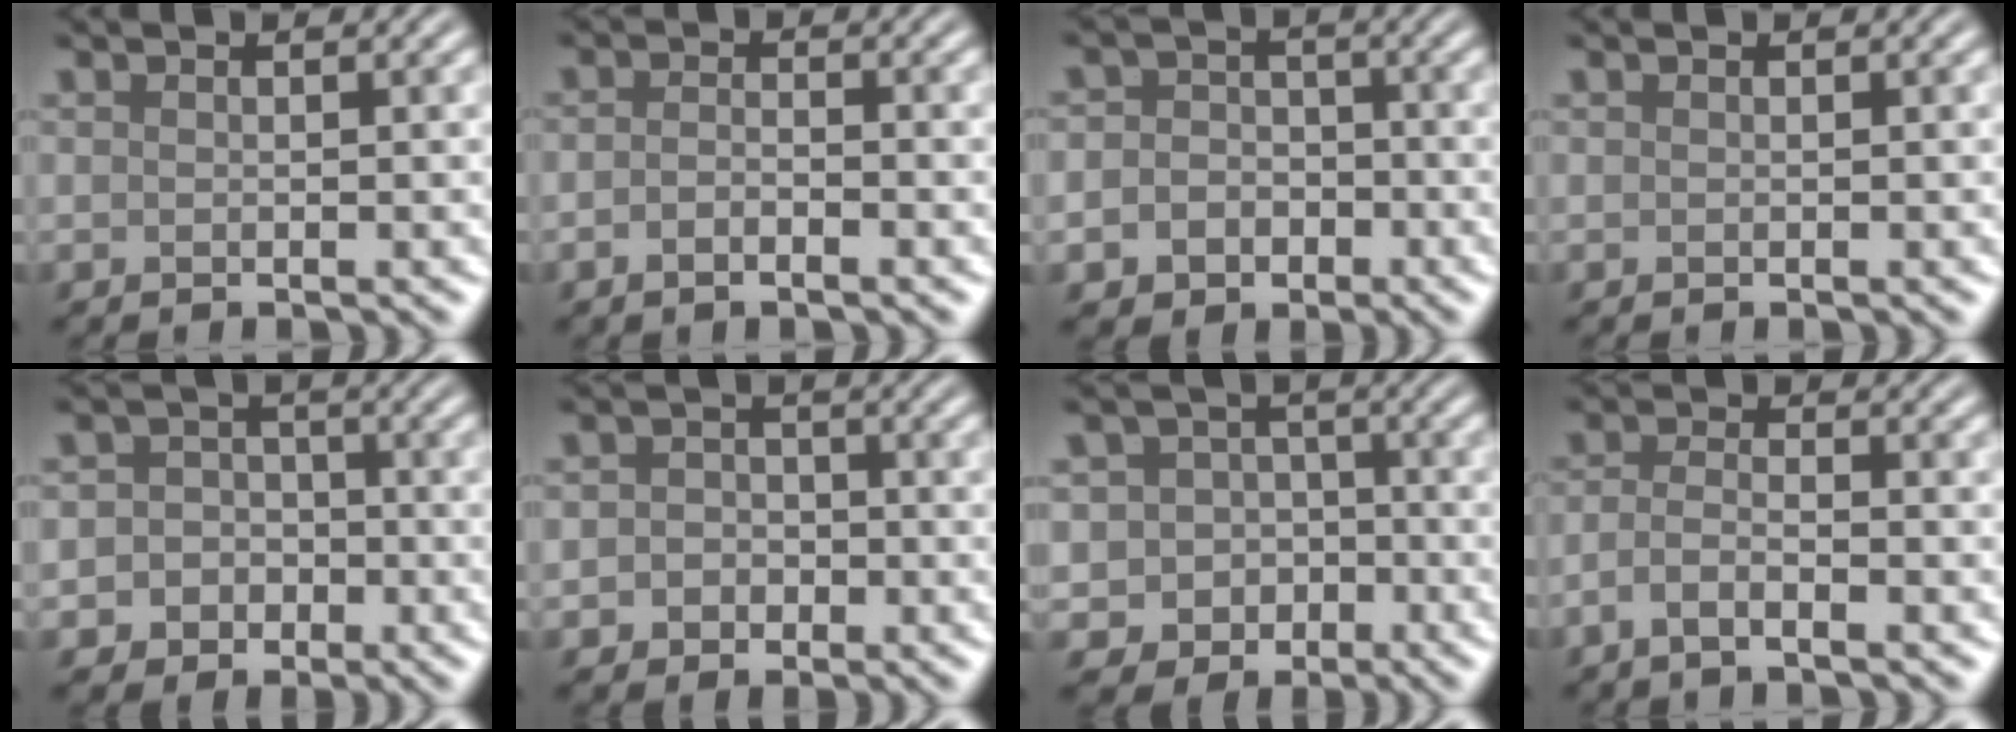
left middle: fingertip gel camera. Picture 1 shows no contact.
{"total": 1.6, "force": [-0.8, 0.6, 1.3], "torque": [-0.024, -0.001, -0.019]}
{"total": 5.3, "force": [-1.9, 4.6, 1.6], "torque": [0.000, 0.001, -0.051]}
{"total": 0.0}
{"total": 4.4, "force": [-1.4, 4.0, 1.0], "torque": [0.012, 0.004, -0.037]}
{"total": 2.7, "force": [-0.6, 2.5, 1.0], "torque": [0.004, -0.003, -0.025]}
{"total": 4.9, "force": [-1.4, 4.5, 1.0], "torque": [0.001, 0.005, -0.047]}
{"total": 2.4, "force": [-1.3, 0.8, 1.8], "torque": [-0.039, 0.003, -0.032]}